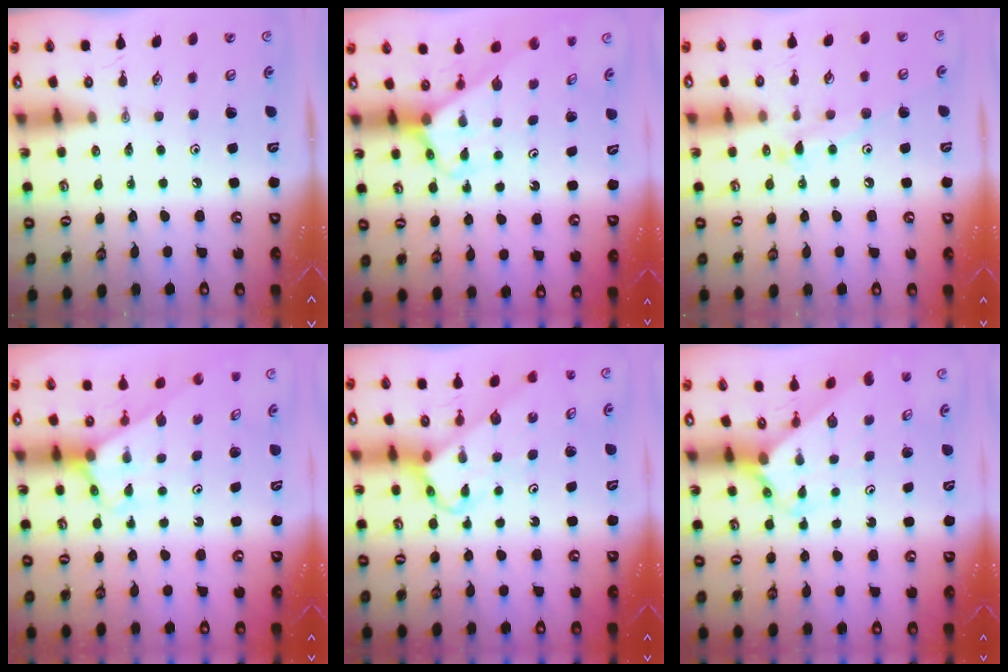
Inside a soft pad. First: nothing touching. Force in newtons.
{"total": 2.5, "press": 2.5, "slide": 0.2}
{"total": 10.7, "press": 10.7, "slide": 0.8}
{"total": 2.7, "press": 2.7, "slide": 0.2}
{"total": 3.7, "press": 3.7, "slide": 0.1}
{"total": 2.5, "press": 2.4, "slide": 0.3}